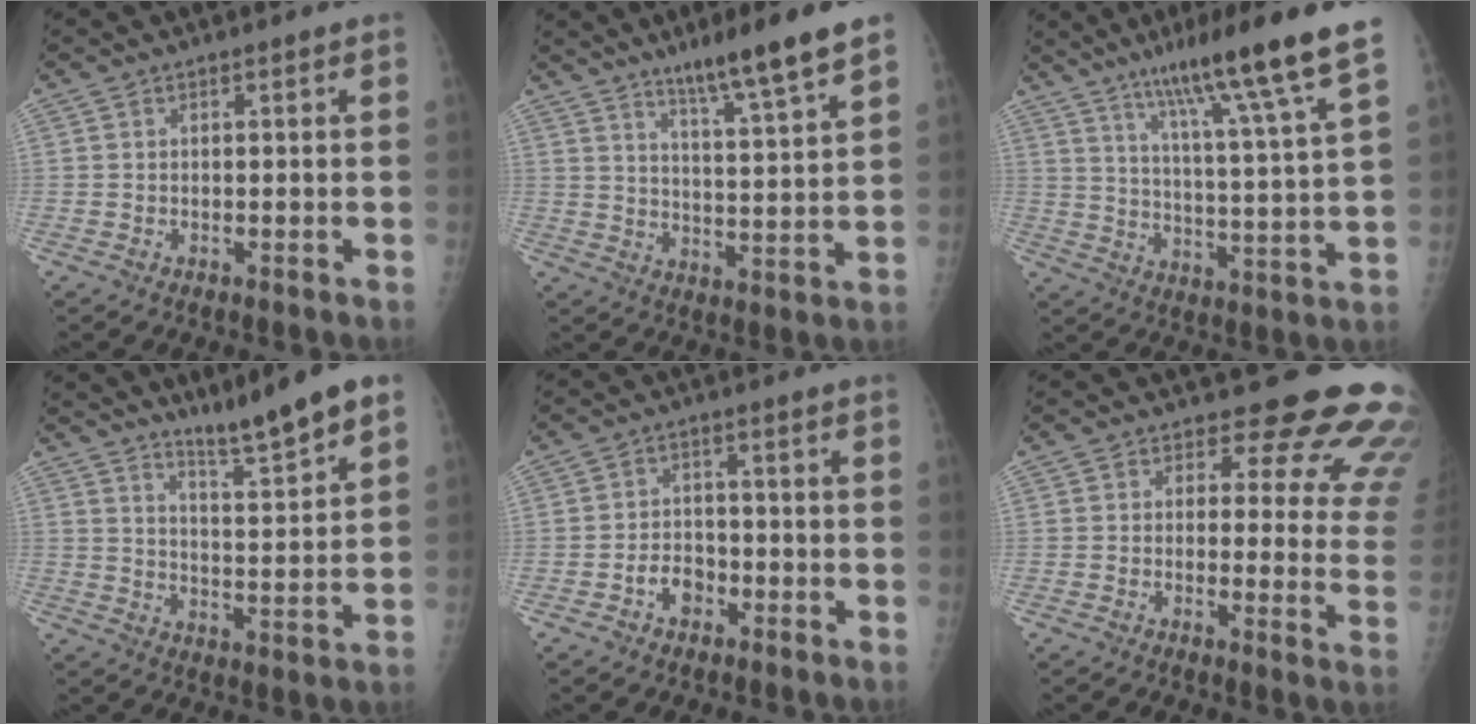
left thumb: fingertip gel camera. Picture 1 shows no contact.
{"total": 11.5, "force": [8.1, 0.1, 8.1], "torque": [-0.128, -0.048, 0.134]}
{"total": 17.6, "force": [11.9, 0.8, 12.9], "torque": [-0.183, -0.054, 0.177]}
{"total": 10.2, "force": [7.8, 0.2, 6.6], "torque": [-0.101, -0.053, 0.130]}
{"total": 4.4, "force": [-2.1, 3.2, 2.1], "torque": [-0.018, 0.021, -0.039]}
{"total": 15.7, "force": [13.2, 6.0, 5.9], "torque": [-0.015, -0.106, 0.121]}